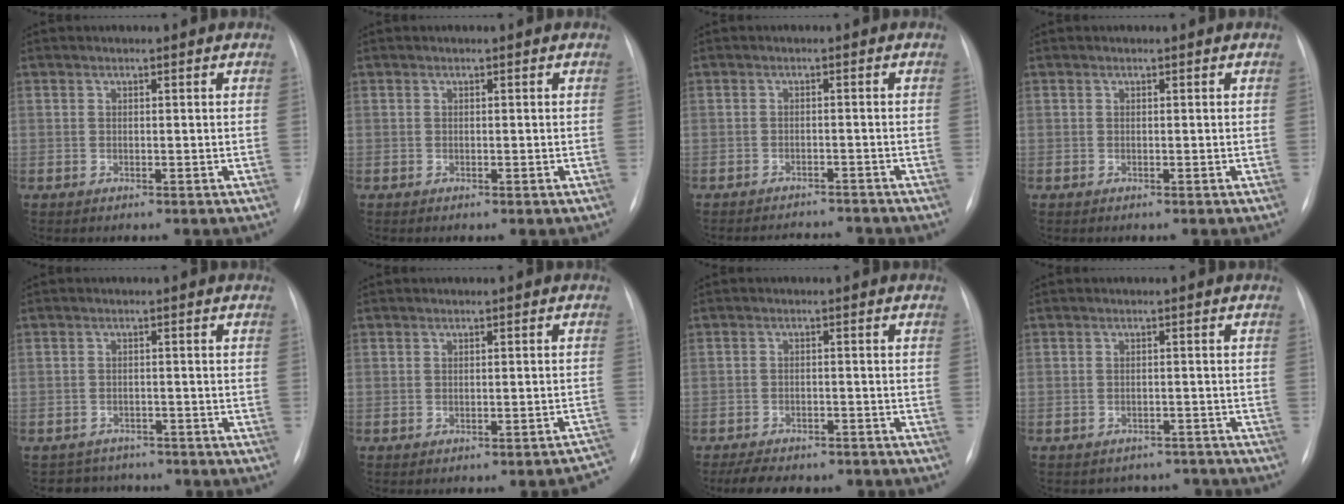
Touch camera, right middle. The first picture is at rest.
{"total": 0.0}
{"total": 6.1, "force": [-5.9, 1.3, 0.9], "torque": [-0.009, 0.003, -0.074]}
{"total": 0.0}
{"total": 4.4, "force": [-3.9, 2.1, -0.4], "torque": [0.006, 0.013, -0.054]}
{"total": 3.9, "force": [-3.6, 0.5, 1.4], "torque": [0.010, 0.008, -0.038]}
{"total": 9.2, "force": [-7.8, 3.3, 3.7], "torque": [-0.058, 0.003, -0.104]}
{"total": 5.9, "force": [-5.3, 2.7, -0.4], "torque": [0.014, 0.021, -0.056]}